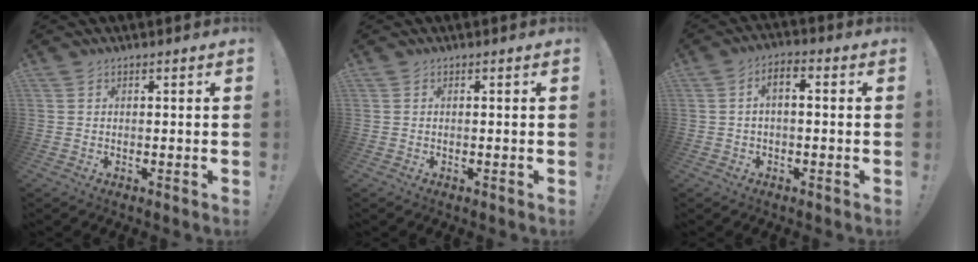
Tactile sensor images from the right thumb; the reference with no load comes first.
{"total": 0.0}
{"total": 4.2, "force": [-0.6, 1.9, 3.7], "torque": [-0.071, 0.010, -0.008]}